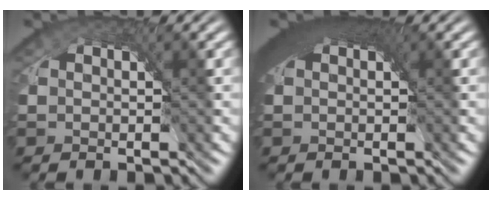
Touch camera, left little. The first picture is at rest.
{"total": 5.9, "force": [1.6, 3.4, 4.6], "torque": [-0.081, -0.005, 0.021]}